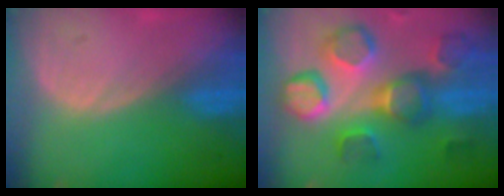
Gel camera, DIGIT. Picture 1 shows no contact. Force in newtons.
{"total": 12.2, "press": 11.0, "slide": 5.4}